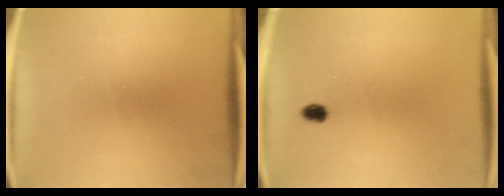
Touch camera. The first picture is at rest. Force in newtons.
{"total": 1.9}